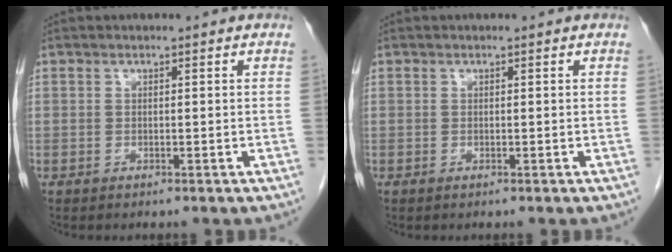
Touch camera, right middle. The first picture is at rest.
{"total": 0.0}